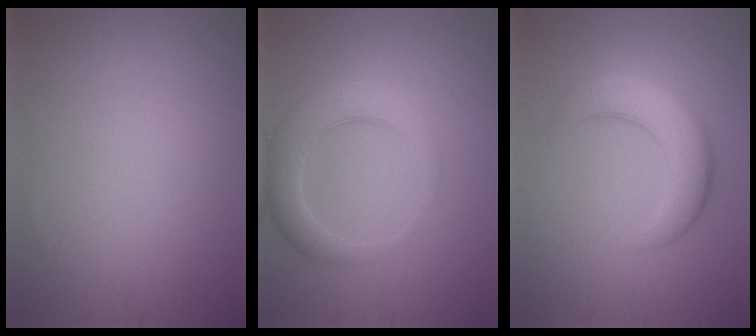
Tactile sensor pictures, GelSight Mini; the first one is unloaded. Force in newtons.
{"total": 4.3, "press": 4.3, "slide": 0.2}
{"total": 5.6, "press": 5.5, "slide": 0.4}